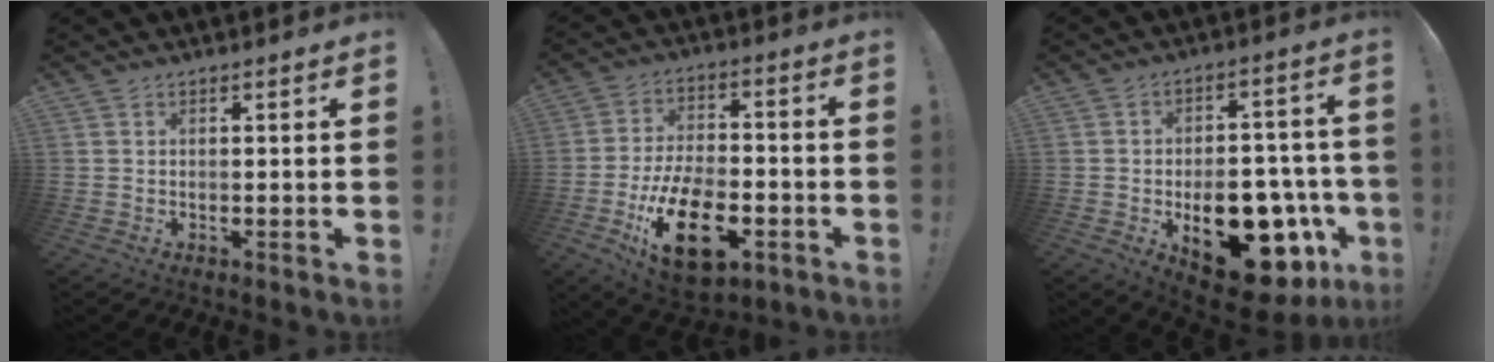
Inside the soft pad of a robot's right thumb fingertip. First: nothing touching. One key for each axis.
{"total": 20.1, "fx": -8.7, "fy": 10.9, "fz": 14.5, "tx": -0.244, "ty": 0.047, "tz": -0.138}
{"total": 21.3, "fx": -8.1, "fy": 12.0, "fz": 15.6, "tx": -0.199, "ty": 0.047, "tz": -0.109}